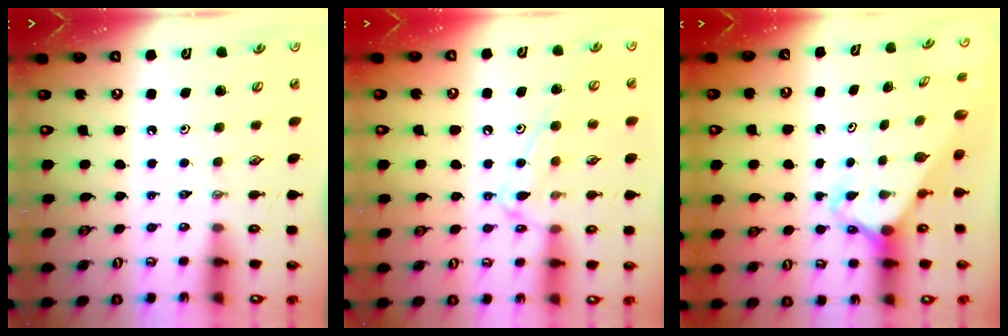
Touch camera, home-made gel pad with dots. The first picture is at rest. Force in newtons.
{"total": 11.5, "press": 11.4, "slide": 0.9}
{"total": 2.4, "press": 2.4, "slide": 0.2}